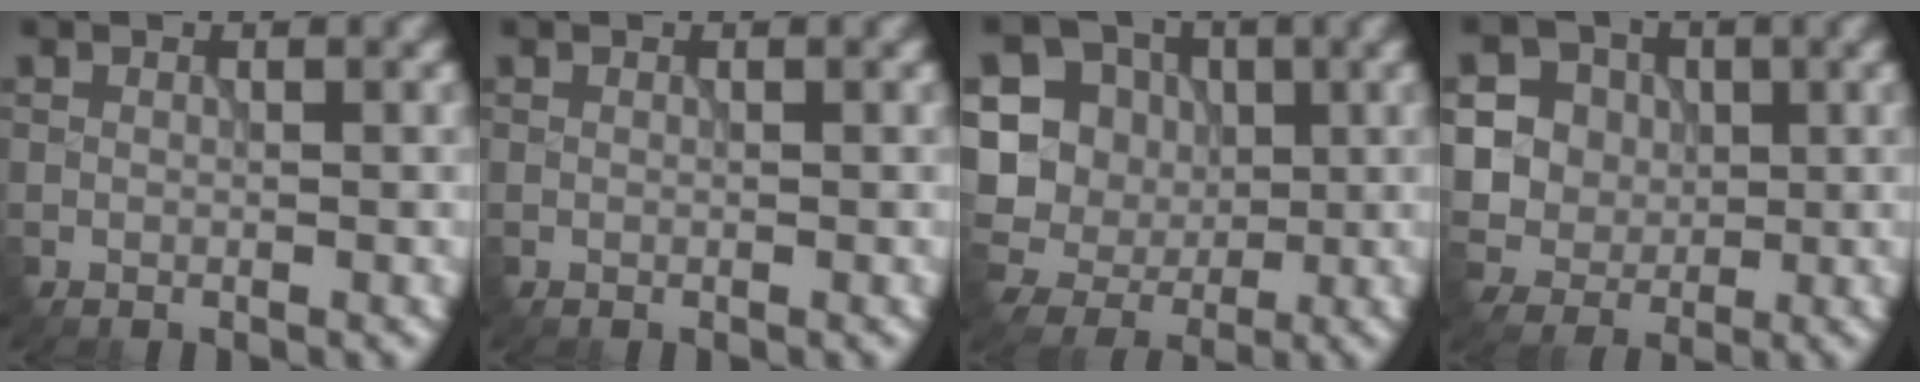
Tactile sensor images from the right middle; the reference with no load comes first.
{"total": 0.0}
{"total": 11.8, "force": [0.7, 11.1, 4.2], "torque": [-0.140, 0.021, -0.010]}
{"total": 8.1, "force": [1.6, 7.3, 3.3], "torque": [-0.079, 0.019, 0.017]}